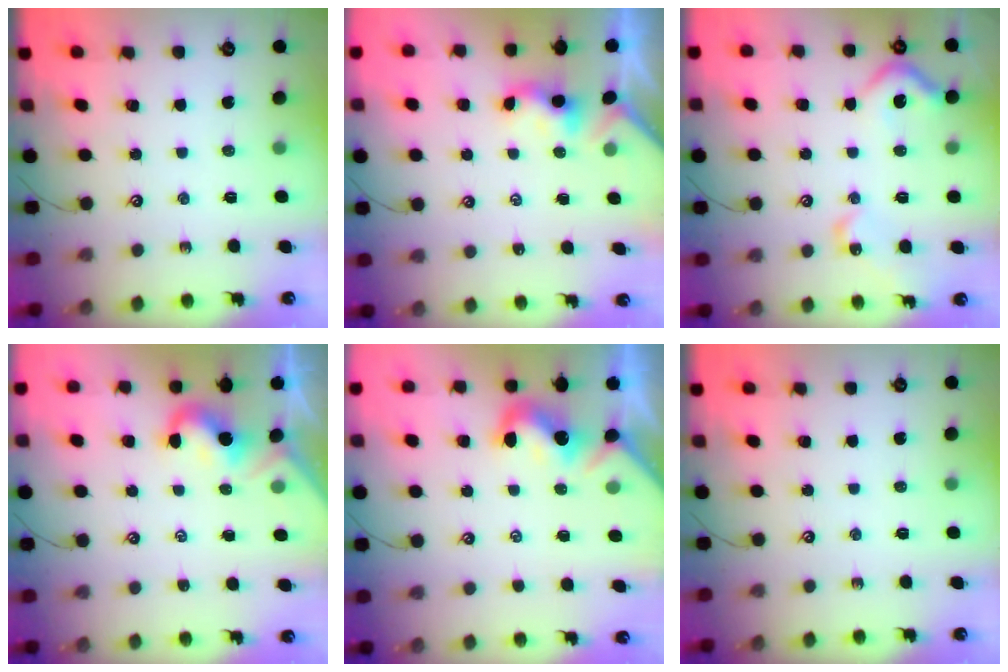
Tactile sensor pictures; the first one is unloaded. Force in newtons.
{"total": 0.8, "press": 0.6, "slide": 0.4}
{"total": 9.2, "press": 9.1, "slide": 1.1}
{"total": 1.2, "press": 1.2, "slide": 0.3}
{"total": 0.0}
{"total": 0.0}